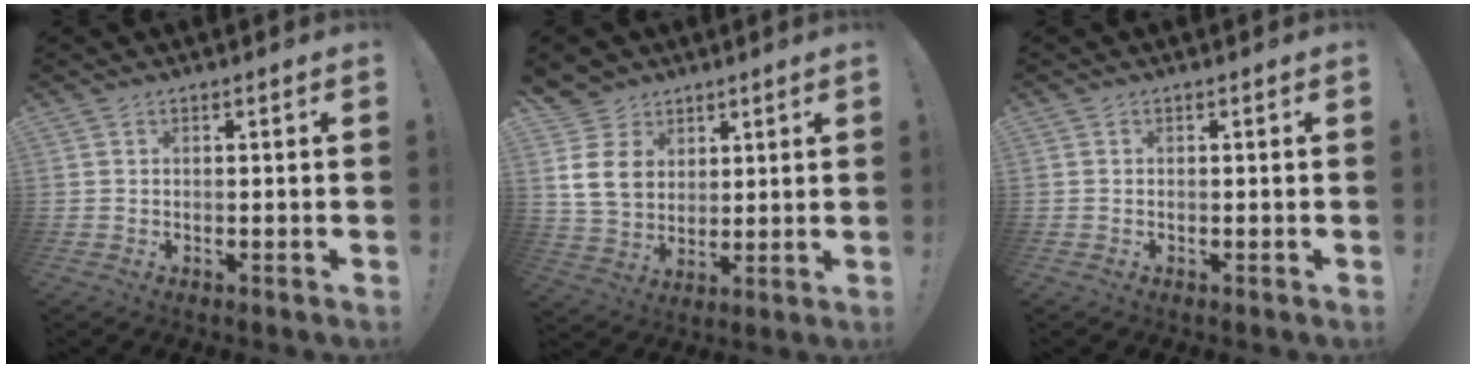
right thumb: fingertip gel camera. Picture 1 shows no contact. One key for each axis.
{"total": 12.8, "fx": 4.7, "fy": 10.6, "fz": 5.5, "tx": -0.093, "ty": -0.021, "tz": 0.100}
{"total": 0.0}